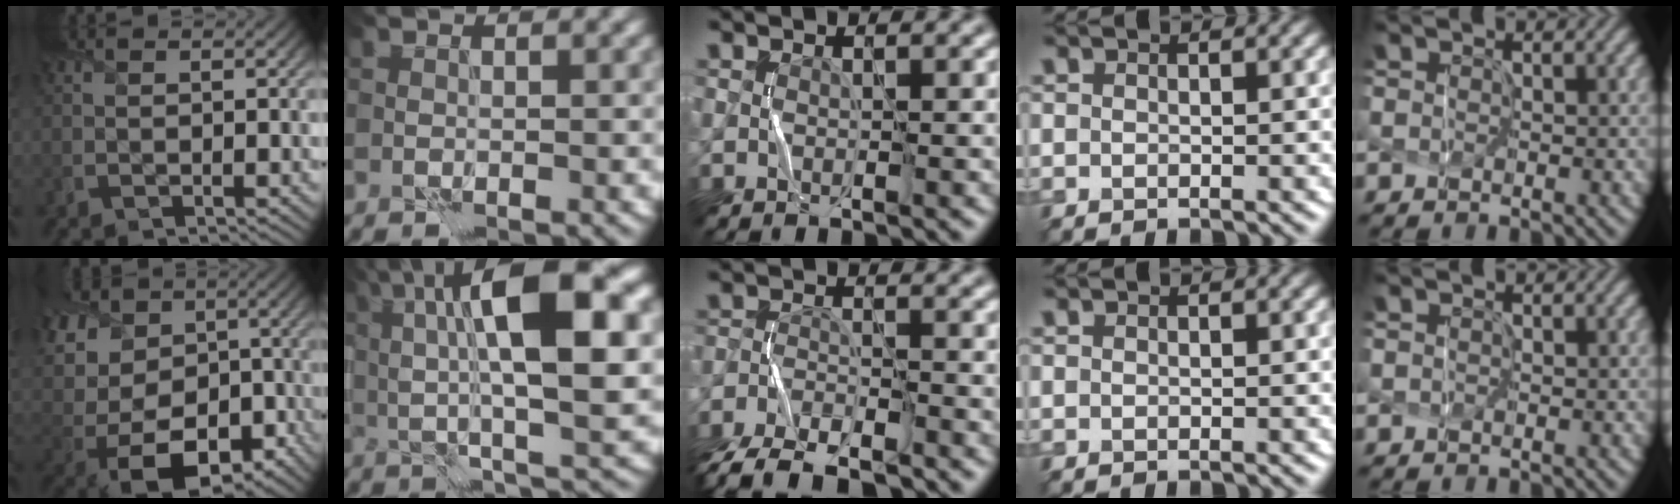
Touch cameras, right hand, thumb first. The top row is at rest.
{"thumb": {"total": 16.6, "force": [-1.2, 12.7, 10.6], "torque": [-0.229, 0.000, -0.020]}, "index": {"total": 12.8, "force": [3.6, 3.2, 11.8], "torque": [-0.183, 0.011, 0.057]}, "middle": {"total": 7.4, "force": [-6.4, 2.1, 3.0], "torque": [-0.052, -0.024, -0.115]}}